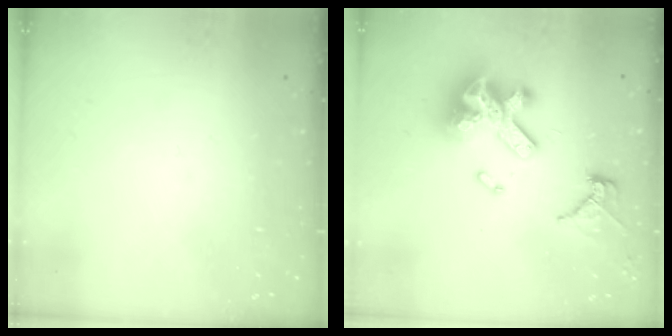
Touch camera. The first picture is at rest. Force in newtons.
{"total": 14.5, "press": 13.9, "slide": 4.0}